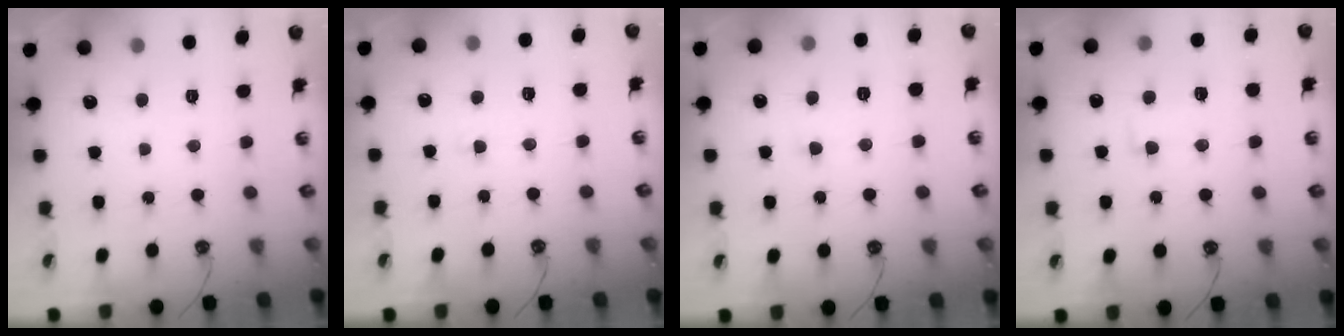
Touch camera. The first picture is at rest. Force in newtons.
{"total": 1.5, "press": 1.4, "slide": 0.6}
{"total": 1.1, "press": 1.1, "slide": 0.3}
{"total": 1.5, "press": 0.6, "slide": 1.4}